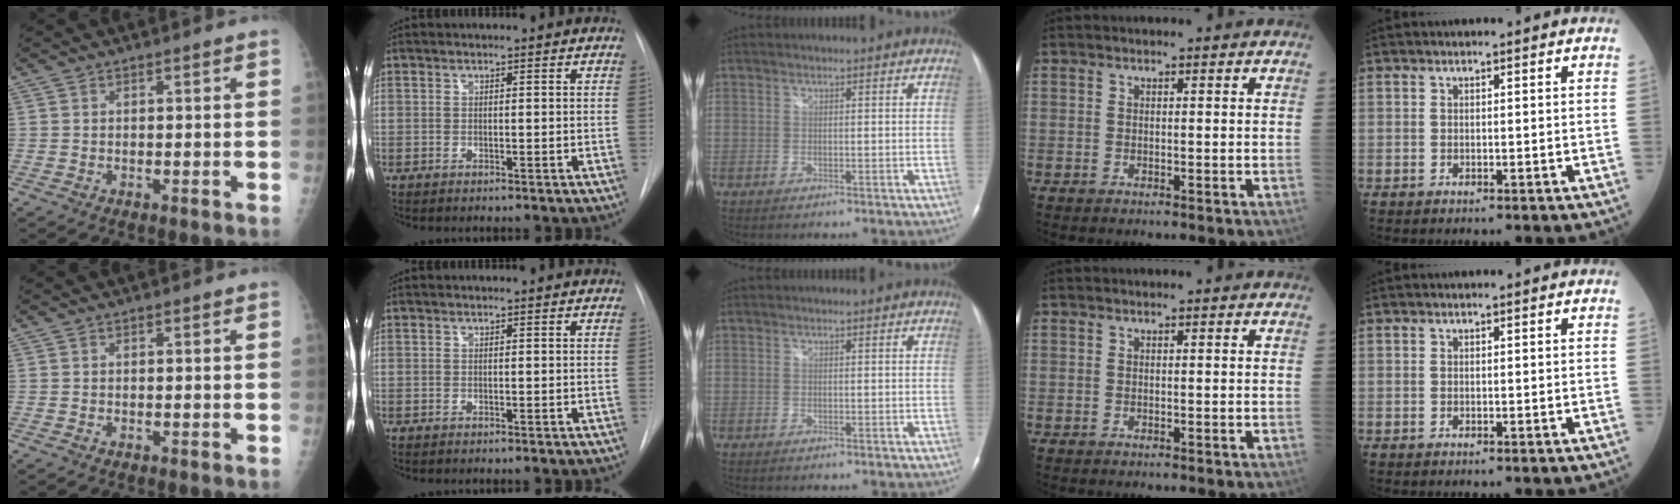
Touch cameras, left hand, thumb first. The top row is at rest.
{}